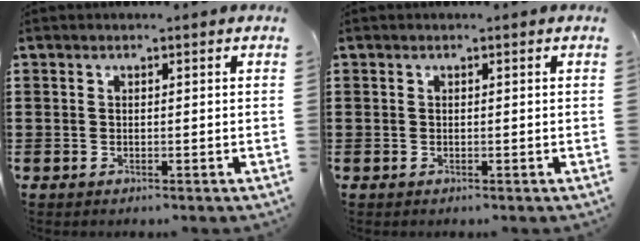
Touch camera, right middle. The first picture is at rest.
{"total": 0.0}